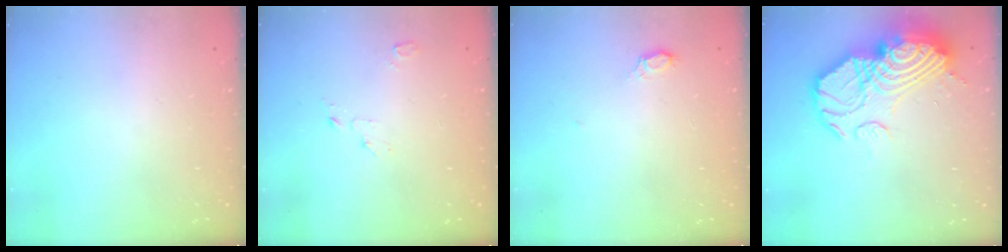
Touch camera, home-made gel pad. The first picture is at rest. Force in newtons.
{"total": 2.6, "press": 2.6, "slide": 0.2}
{"total": 2.6, "press": 2.6, "slide": 0.2}
{"total": 22.8, "press": 22.6, "slide": 2.8}